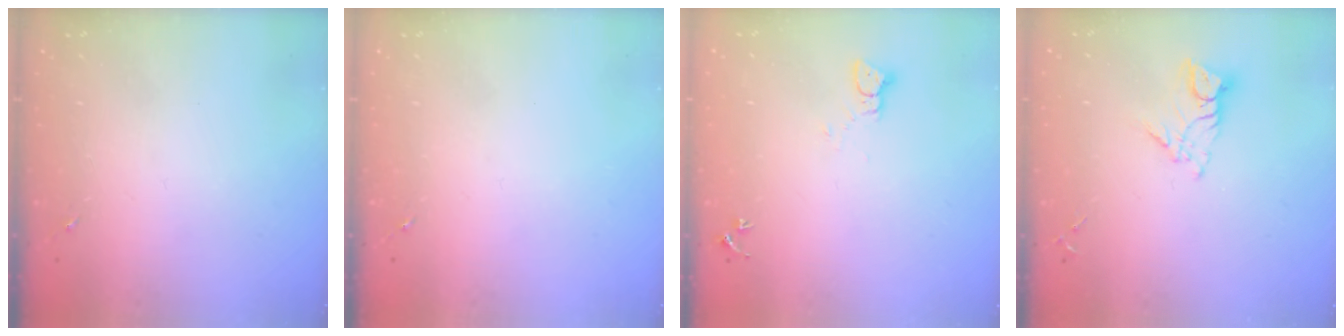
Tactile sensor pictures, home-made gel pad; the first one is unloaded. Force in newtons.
{"total": 0.0}
{"total": 2.2, "press": 2.2, "slide": 0.2}
{"total": 8.4, "press": 8.4, "slide": 0.9}